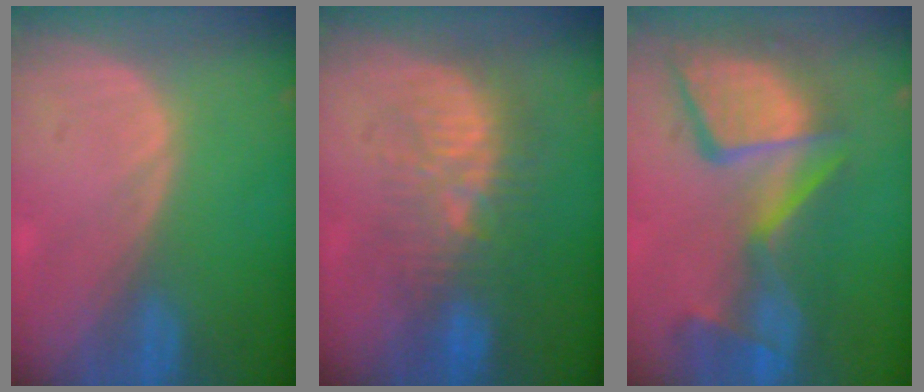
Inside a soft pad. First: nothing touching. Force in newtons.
{"total": 9.1, "press": 8.6, "slide": 2.8}
{"total": 13.6, "press": 11.1, "slide": 7.8}